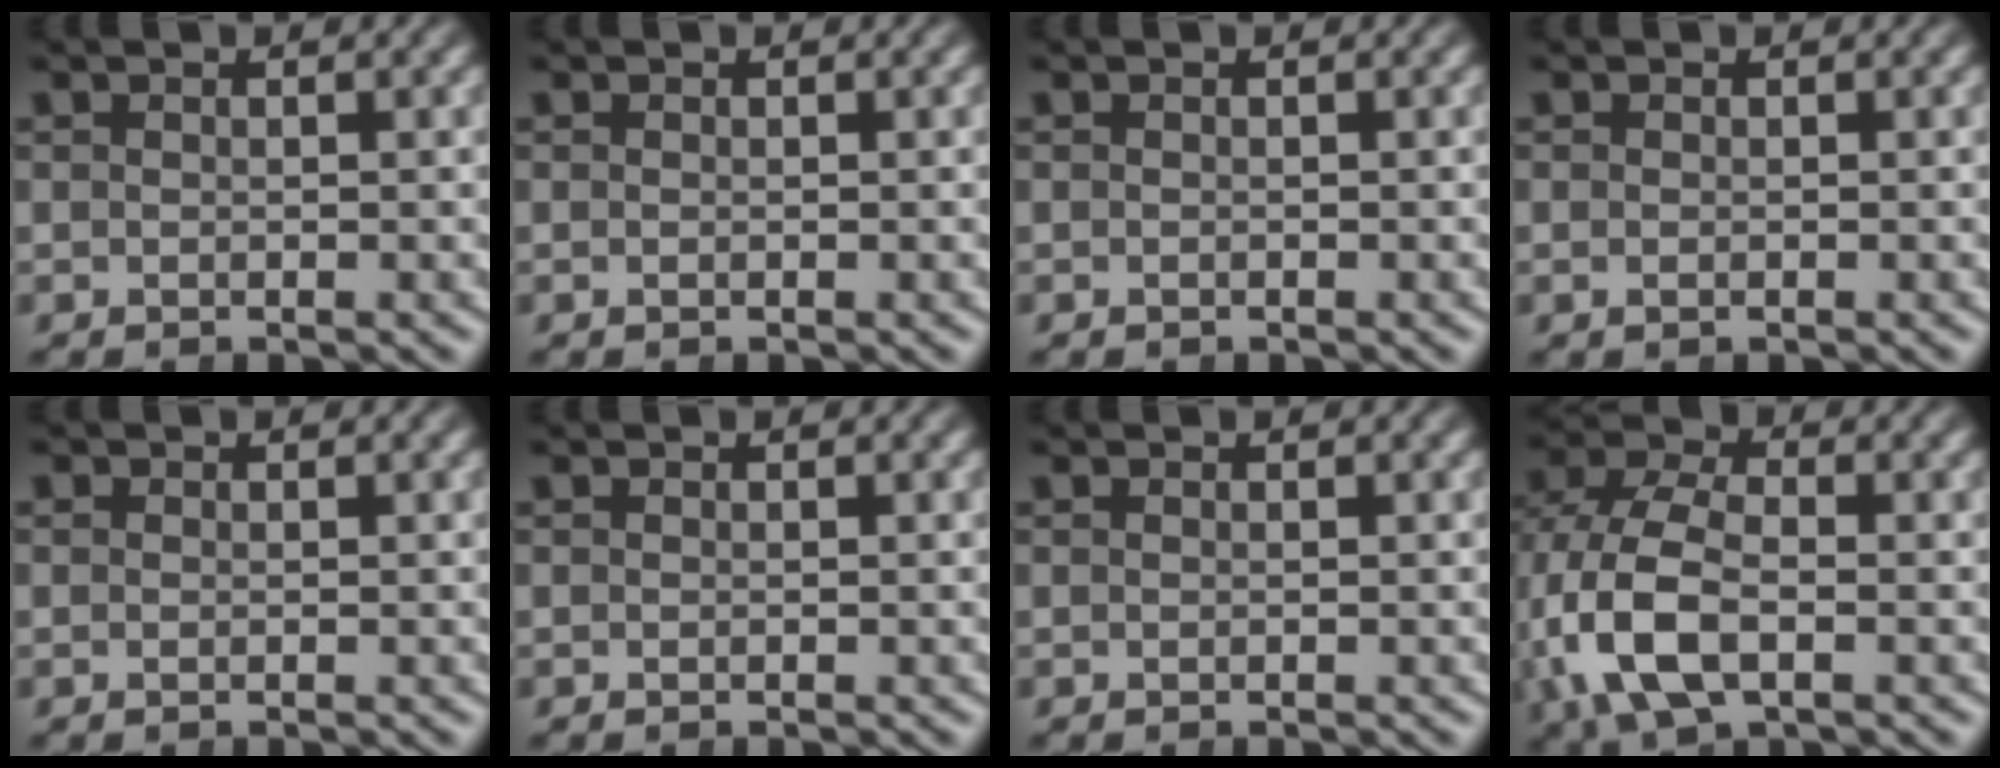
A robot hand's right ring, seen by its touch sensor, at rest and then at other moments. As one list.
[{"total": 0.0}, {"total": 0.0}, {"total": 0.5, "force": [-0.2, 0.3, 0.4], "torque": [-0.010, -0.002, -0.002]}, {"total": 0.5, "force": [0.1, 0.4, 0.3], "torque": [-0.007, -0.001, 0.000]}, {"total": 0.0}, {"total": 0.0}, {"total": 7.1, "force": [-1.0, 4.7, 5.2], "torque": [-0.142, -0.032, -0.001]}]